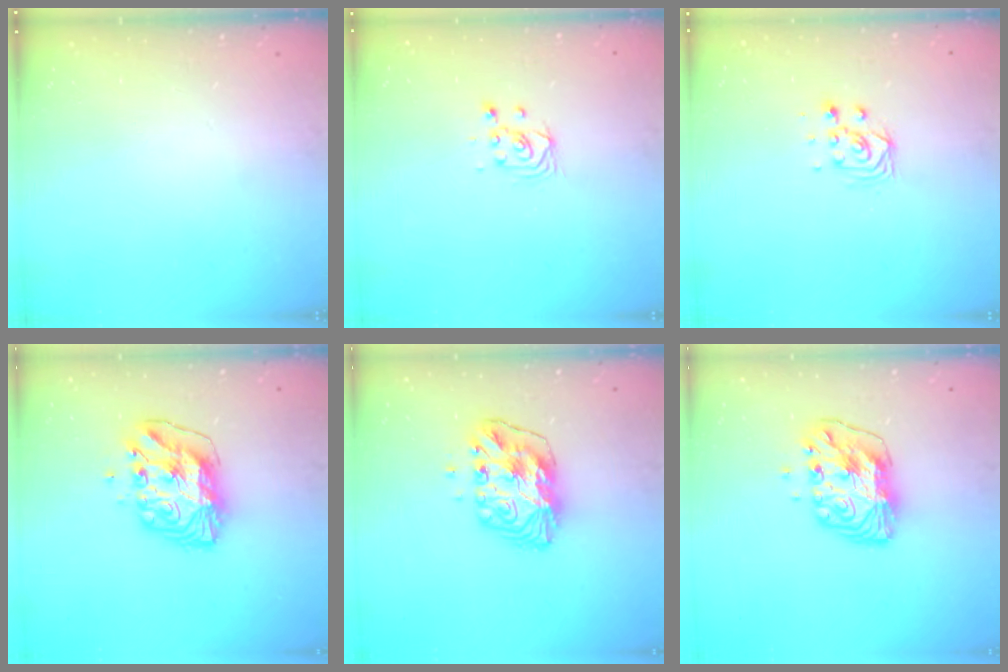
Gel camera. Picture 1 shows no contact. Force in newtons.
{"total": 3.3, "press": 3.2, "slide": 0.6}
{"total": 7.3, "press": 7.3, "slide": 0.4}
{"total": 11.2, "press": 11.2, "slide": 1.1}
{"total": 9.9, "press": 9.9, "slide": 0.9}
{"total": 10.2, "press": 10.2, "slide": 0.9}